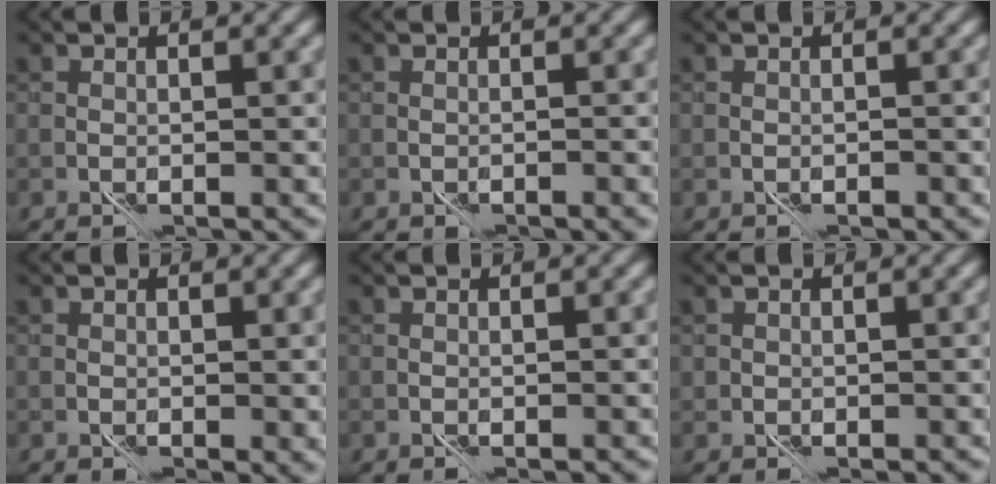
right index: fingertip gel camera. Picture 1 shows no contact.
{"total": 1.1, "force": [-0.8, 0.4, 0.7], "torque": [-0.010, -0.004, -0.011]}
{"total": 0.8, "force": [-0.6, 0.4, 0.4], "torque": [-0.004, -0.003, -0.009]}
{"total": 1.1, "force": [0.3, 0.6, 0.9], "torque": [-0.010, -0.002, 0.007]}
{"total": 0.0}
{"total": 0.7, "force": [0.2, 0.6, 0.2], "torque": [0.000, -0.003, 0.004]}